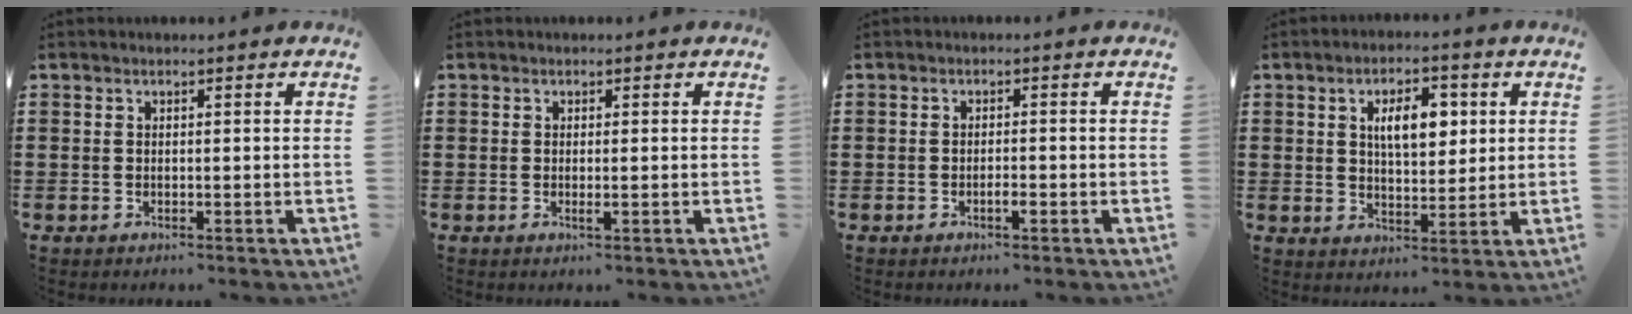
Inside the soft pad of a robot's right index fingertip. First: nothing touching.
{"total": 1.0, "force": [-0.1, 0.1, 1.0], "torque": [-0.019, -0.004, -0.002]}
{"total": 1.5, "force": [-0.8, 0.4, 1.2], "torque": [-0.024, -0.003, -0.014]}
{"total": 6.5, "force": [2.0, 3.1, 5.3], "torque": [-0.089, 0.003, 0.025]}